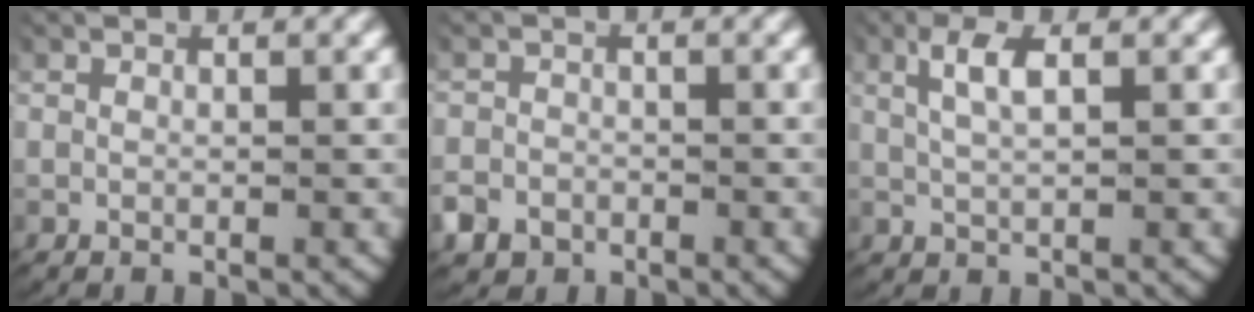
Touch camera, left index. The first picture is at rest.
{"total": 2.9, "force": [-1.7, 2.3, 0.5], "torque": [-0.023, -0.018, -0.025]}
{"total": 2.8, "force": [1.1, 0.8, 2.4], "torque": [-0.050, 0.006, 0.023]}